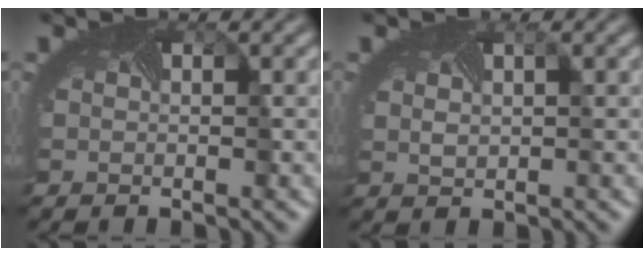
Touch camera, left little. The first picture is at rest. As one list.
[{"total": 1.3, "force": [0.5, 0.8, 0.9], "torque": [-0.023, 0.007, 0.017]}]